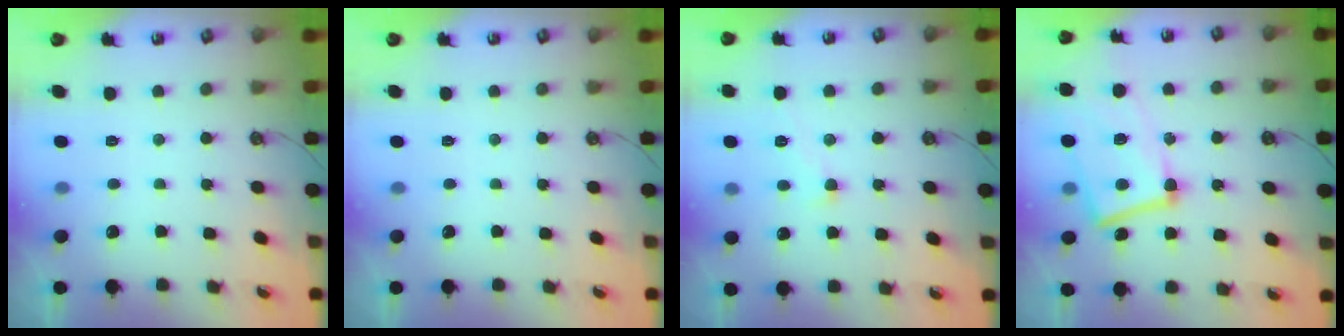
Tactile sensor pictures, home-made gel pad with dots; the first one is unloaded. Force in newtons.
{"total": 0.0}
{"total": 2.3, "press": 2.2, "slide": 0.8}
{"total": 13.8, "press": 13.6, "slide": 2.3}